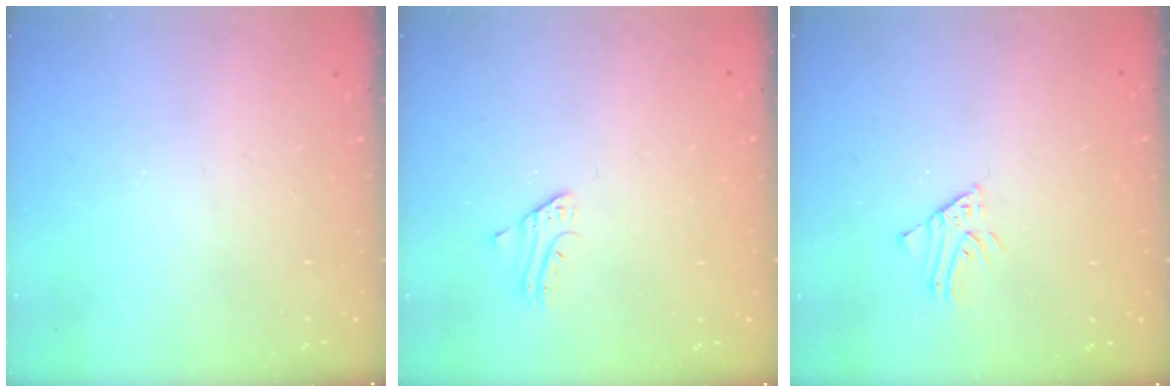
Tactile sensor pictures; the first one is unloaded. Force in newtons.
{"total": 2.3, "press": 2.3, "slide": 0.2}
{"total": 1.3, "press": 1.3, "slide": 0.1}